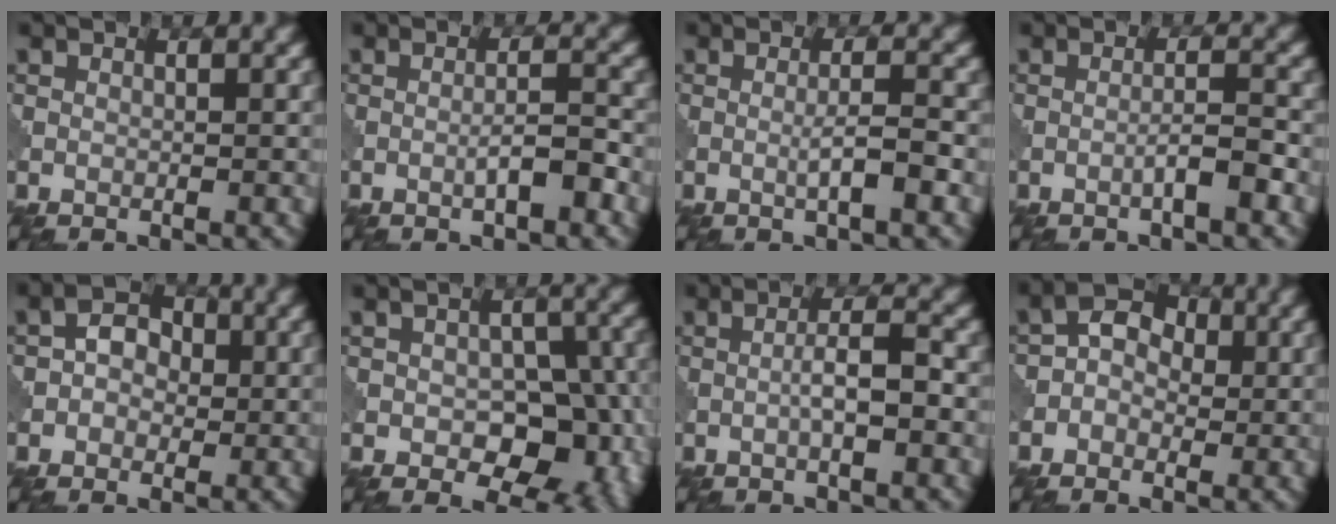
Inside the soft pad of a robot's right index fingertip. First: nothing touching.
{"total": 2.6, "force": [-1.0, 0.4, 2.3], "torque": [-0.037, 0.008, -0.018]}
{"total": 2.6, "force": [-0.5, 0.2, 2.6], "torque": [-0.043, 0.003, -0.013]}
{"total": 2.3, "force": [-1.1, 0.1, 2.0], "torque": [-0.033, 0.010, -0.022]}
{"total": 2.9, "force": [0.0, 2.3, 1.7], "torque": [-0.024, 0.006, -0.008]}
{"total": 9.9, "force": [-1.5, 6.3, 7.5], "torque": [-0.082, -0.014, -0.015]}
{"total": 3.1, "force": [-0.5, 0.6, 3.0], "torque": [-0.053, 0.006, -0.012]}
{"total": 3.3, "force": [-0.3, 2.5, 2.0], "torque": [-0.029, 0.009, -0.016]}